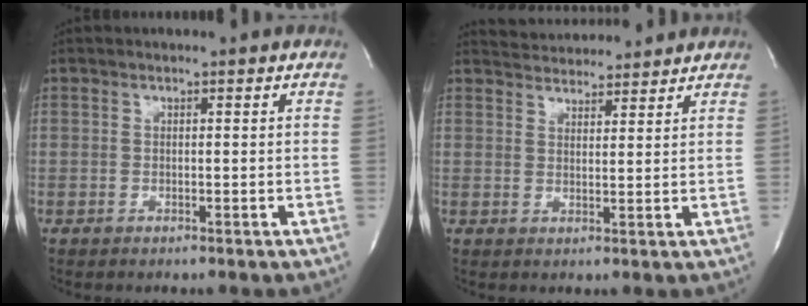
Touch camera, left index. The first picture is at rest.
{"total": 7.4, "force": [7.3, 1.1, 1.1], "torque": [-0.020, 0.019, 0.103]}